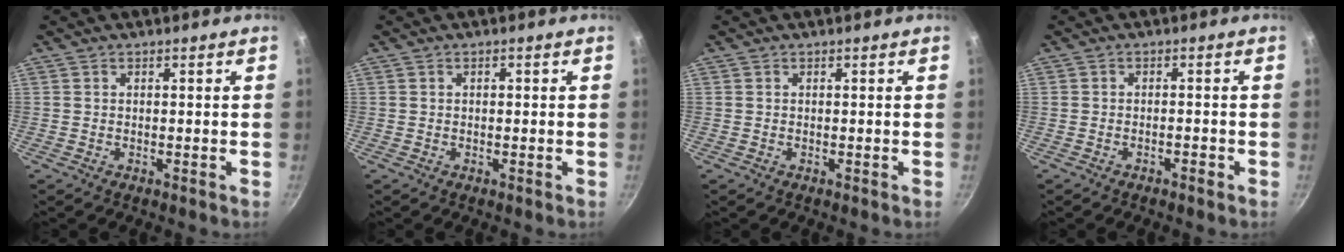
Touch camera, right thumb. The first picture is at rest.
{"total": 0.7, "force": [0.2, 0.4, 0.4], "torque": [-0.006, 0.004, 0.003]}
{"total": 0.0}
{"total": 1.4, "force": [-1.0, 0.4, 0.9], "torque": [-0.015, 0.011, -0.015]}